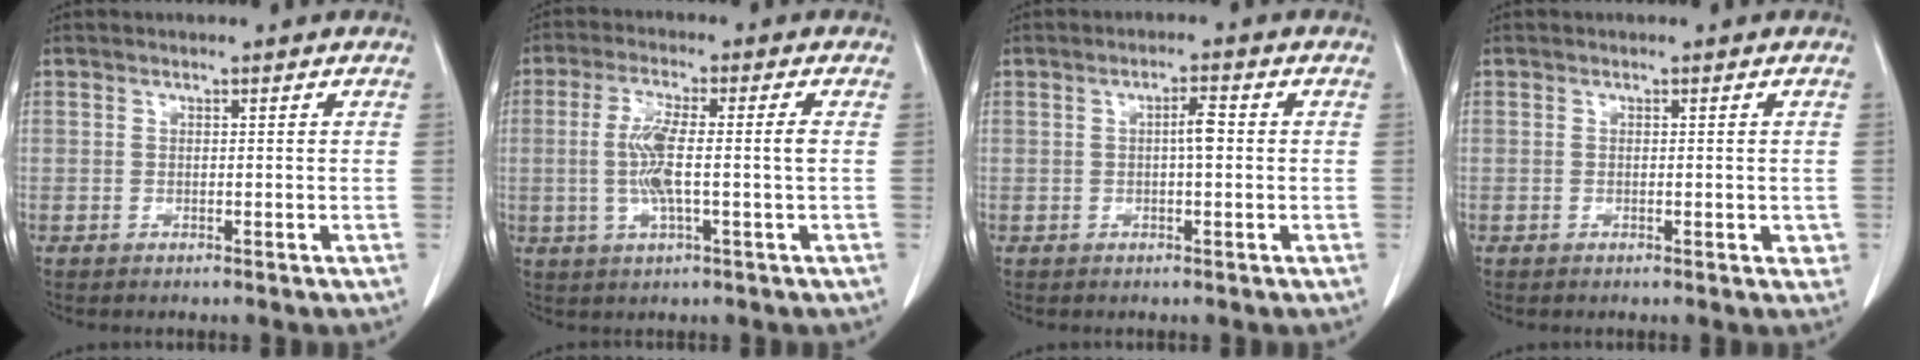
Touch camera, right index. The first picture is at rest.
{"total": 7.3, "force": [-0.4, 0.3, 7.2], "torque": [-0.151, 0.003, -0.008]}
{"total": 2.5, "force": [0.1, 0.2, 2.5], "torque": [-0.044, 0.003, 0.001]}
{"total": 1.6, "force": [-0.2, 0.9, 1.3], "torque": [-0.010, 0.001, 0.000]}